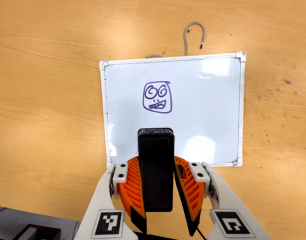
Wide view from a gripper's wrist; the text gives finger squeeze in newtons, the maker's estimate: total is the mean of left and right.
{"total": 8.0, "left": 6.7, "right": 9.3}